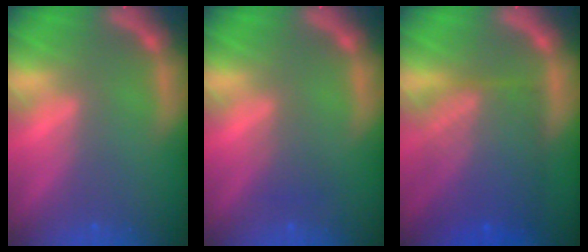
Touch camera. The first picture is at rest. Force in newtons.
{"total": 1.5}
{"total": 9.1}